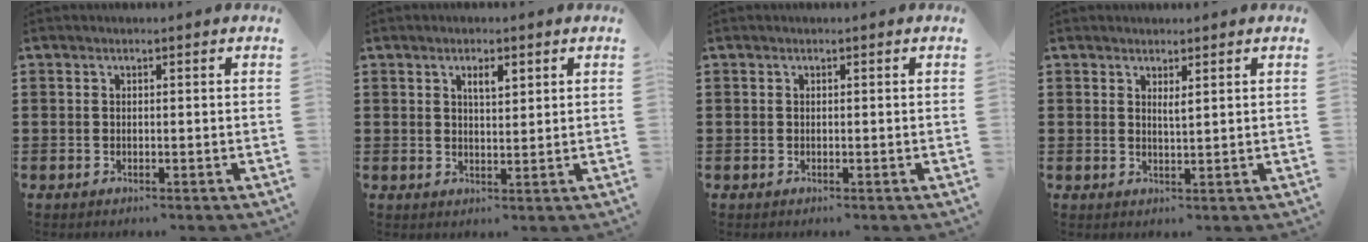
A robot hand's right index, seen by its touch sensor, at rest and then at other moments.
{"total": 2.5, "force": [1.2, 0.9, 2.0], "torque": [-0.033, 0.002, 0.018]}
{"total": 0.0}
{"total": 1.3, "force": [1.0, 0.1, 0.8], "torque": [-0.018, 0.001, 0.018]}